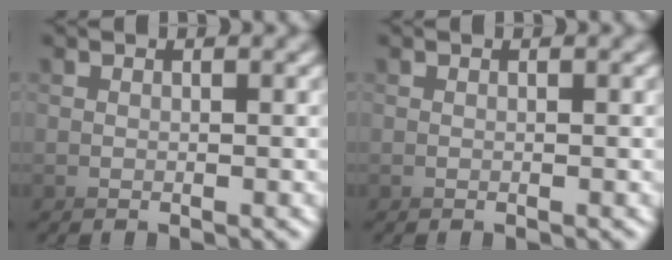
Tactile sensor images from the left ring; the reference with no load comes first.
{"total": 0.0}